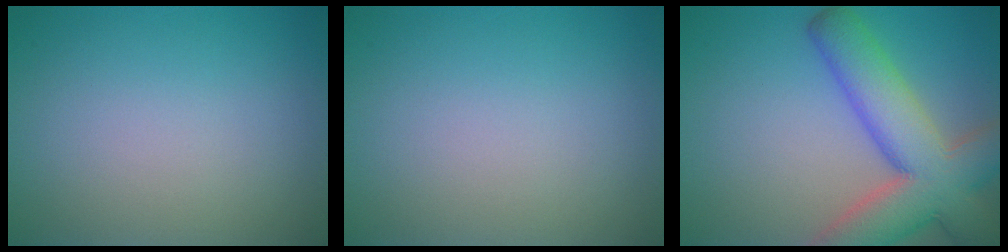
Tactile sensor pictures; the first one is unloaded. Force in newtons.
{"total": 0.0}
{"total": 10.0, "press": 10.0, "slide": 0.9}